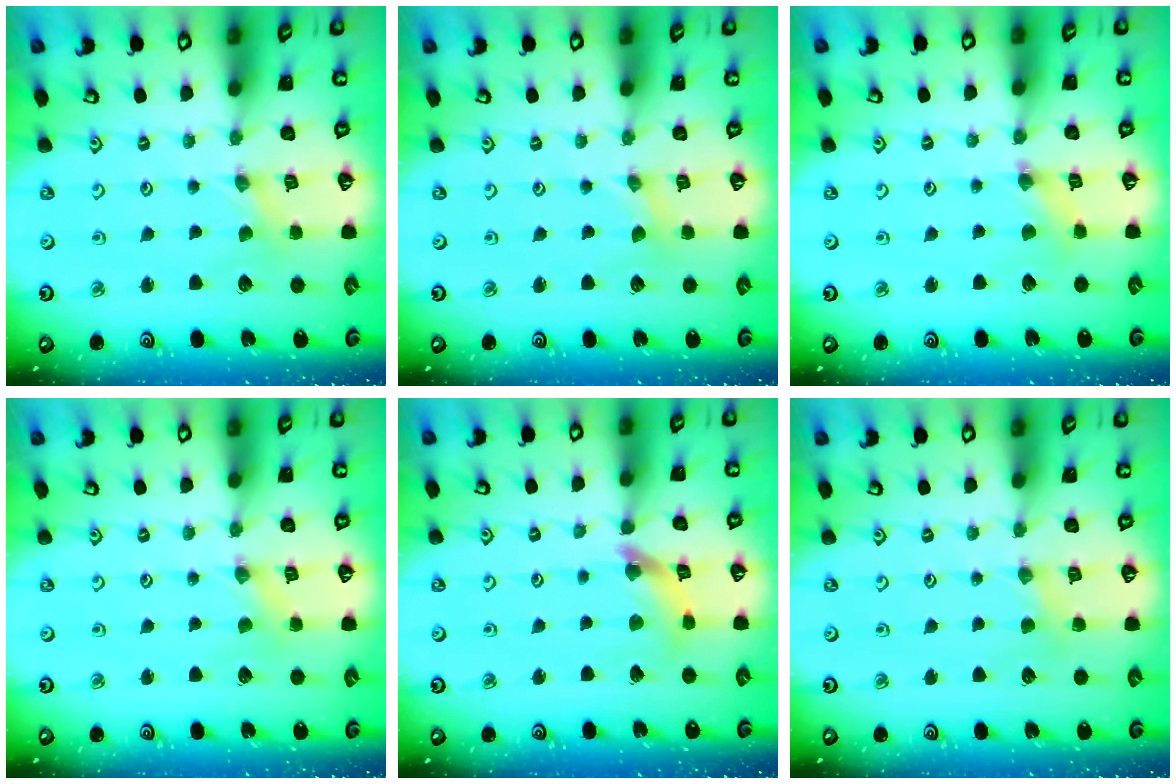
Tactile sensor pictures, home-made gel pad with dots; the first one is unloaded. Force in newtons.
{"total": 0.0}
{"total": 1.4, "press": 1.3, "slide": 0.3}
{"total": 0.7, "press": 0.6, "slide": 0.1}
{"total": 8.0, "press": 7.9, "slide": 0.8}
{"total": 2.2, "press": 2.2, "slide": 0.4}